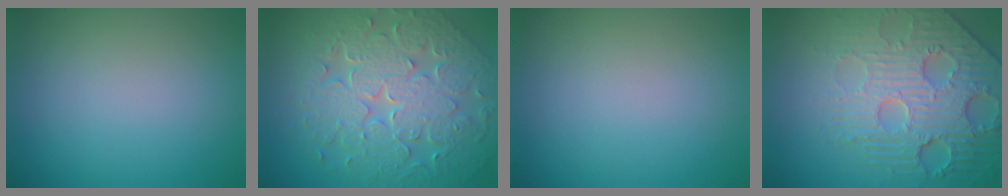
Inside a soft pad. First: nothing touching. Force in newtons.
{"total": 9.8, "press": 7.0, "slide": 6.8}
{"total": 0.0}
{"total": 7.0, "press": 5.7, "slide": 4.1}